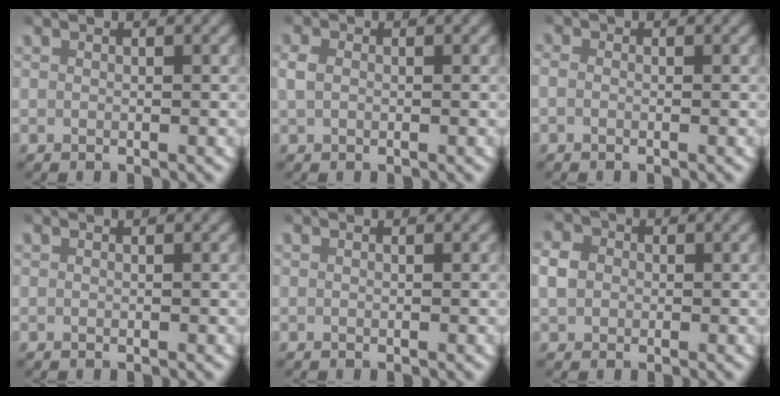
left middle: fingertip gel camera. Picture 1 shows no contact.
{"total": 1.5, "force": [0.0, 1.2, 0.9], "torque": [-0.032, -0.001, 0.001]}
{"total": 0.8, "force": [-0.3, 0.7, 0.4], "torque": [-0.010, -0.003, -0.009]}
{"total": 0.0}
{"total": 0.0}
{"total": 2.8, "force": [0.1, 2.6, 1.2], "torque": [-0.039, -0.006, 0.002]}